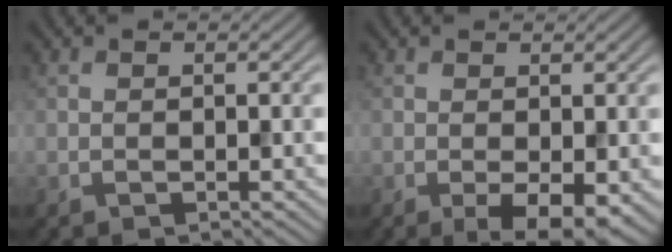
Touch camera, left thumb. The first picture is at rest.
{"total": 3.8, "force": [-1.1, 1.4, 3.3], "torque": [-0.054, -0.011, -0.016]}